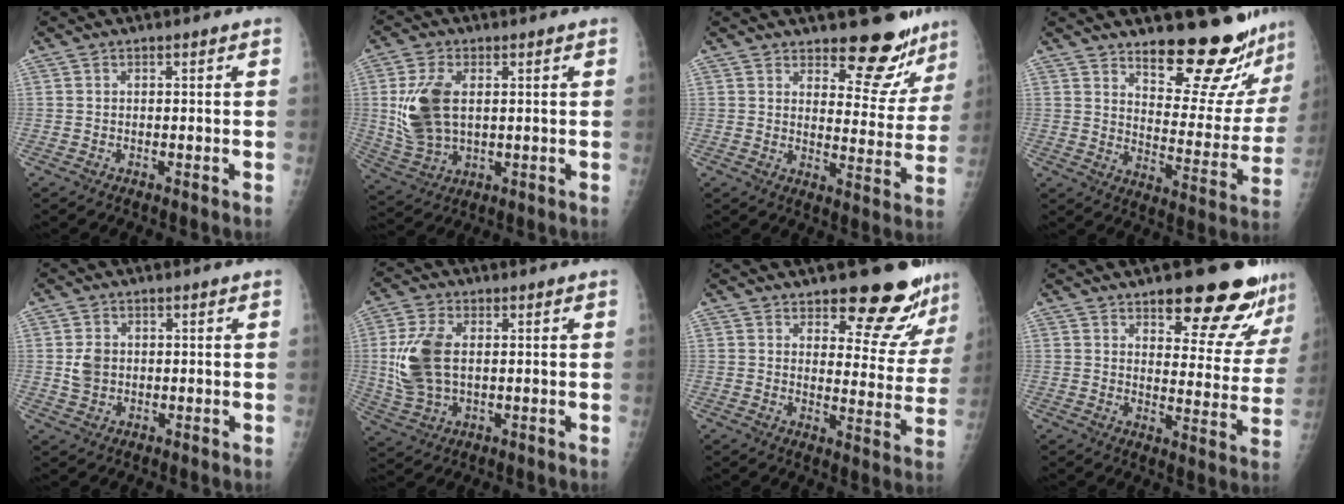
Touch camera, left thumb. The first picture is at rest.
{"total": 11.3, "force": [1.5, 6.8, 8.9], "torque": [-0.177, -0.007, 0.037]}
{"total": 12.4, "force": [10.7, 4.6, 4.2], "torque": [-0.007, -0.092, 0.135]}
{"total": 20.0, "force": [17.2, 4.9, 8.8], "torque": [-0.075, -0.155, 0.234]}
{"total": 3.7, "force": [0.2, 3.1, 2.0], "torque": [-0.022, 0.000, 0.007]}
{"total": 10.6, "force": [0.9, 6.5, 8.4], "torque": [-0.177, -0.002, 0.024]}
{"total": 14.7, "force": [12.0, 4.9, 7.0], "torque": [-0.039, -0.094, 0.147]}
{"total": 17.6, "force": [12.7, 5.8, 10.7], "torque": [-0.091, -0.078, 0.164]}